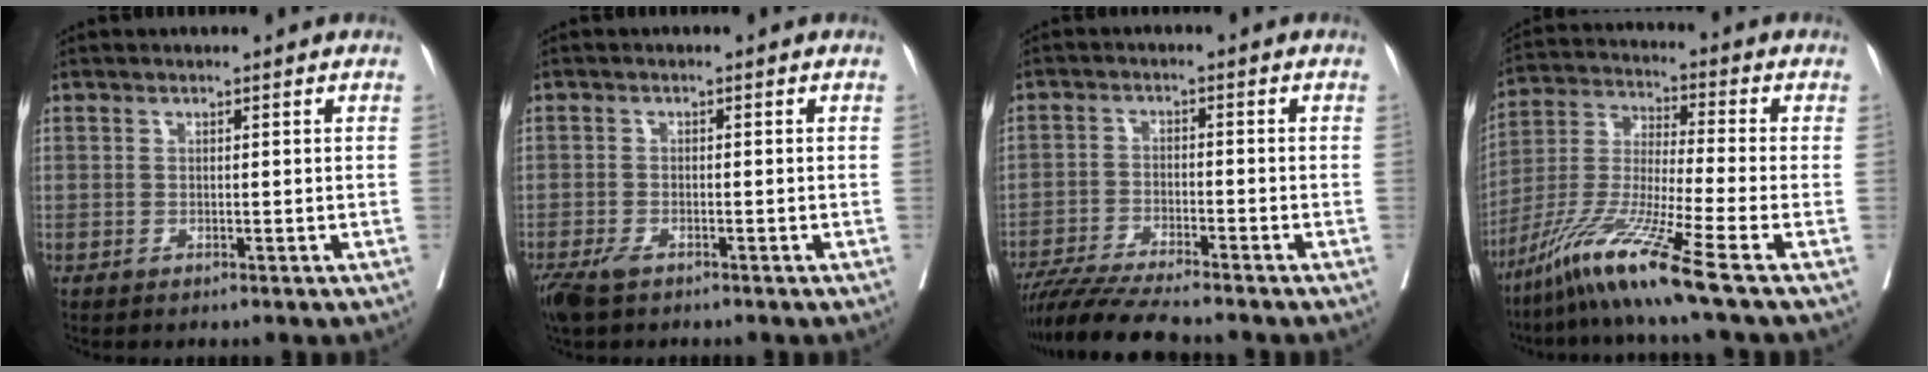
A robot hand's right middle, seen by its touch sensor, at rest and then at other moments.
{"total": 3.9, "force": [-2.8, 1.5, 2.4], "torque": [-0.049, -0.008, -0.047]}
{"total": 9.7, "force": [-8.6, -0.4, 4.4], "torque": [-0.068, -0.026, -0.146]}
{"total": 13.3, "force": [-8.6, -1.7, 10.0], "torque": [-0.209, -0.037, -0.165]}